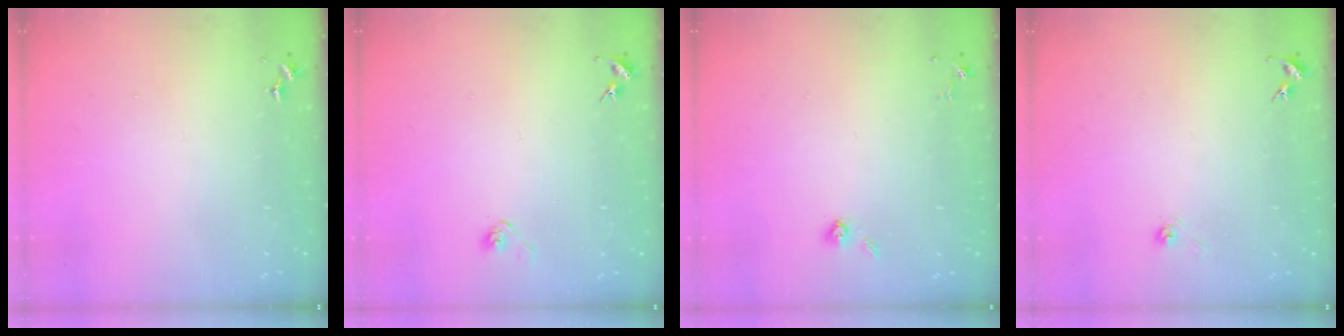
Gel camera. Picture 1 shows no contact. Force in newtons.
{"total": 3.2, "press": 3.0, "slide": 0.9}
{"total": 3.7, "press": 3.1, "slide": 1.9}
{"total": 3.2, "press": 2.6, "slide": 1.8}